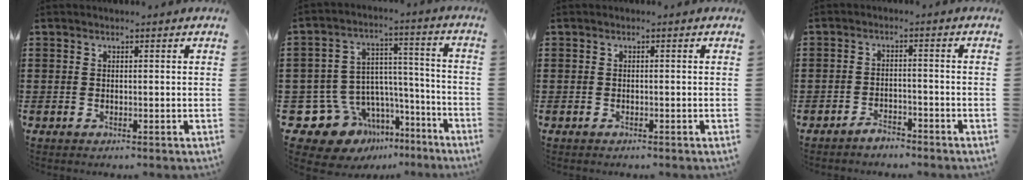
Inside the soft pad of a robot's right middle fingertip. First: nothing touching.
{"total": 11.1, "force": [-8.2, 7.3, 2.1], "torque": [-0.065, 0.014, -0.145]}
{"total": 0.0}
{"total": 2.6, "force": [-2.5, 0.5, 0.5], "torque": [-0.014, 0.003, -0.050]}